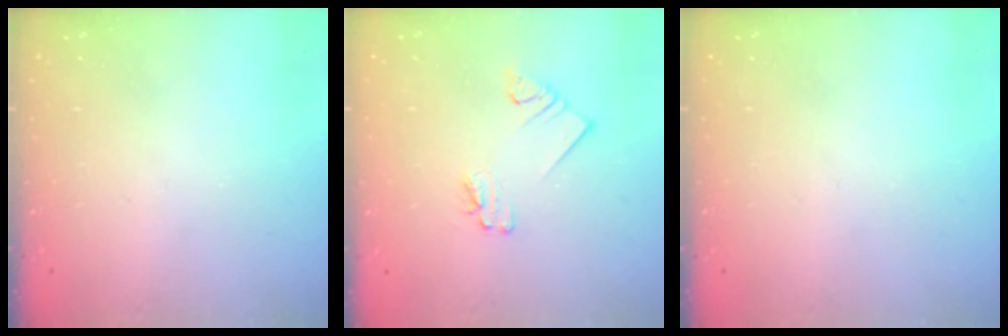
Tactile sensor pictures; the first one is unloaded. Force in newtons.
{"total": 2.3, "press": 2.3, "slide": 0.1}
{"total": 0.0}